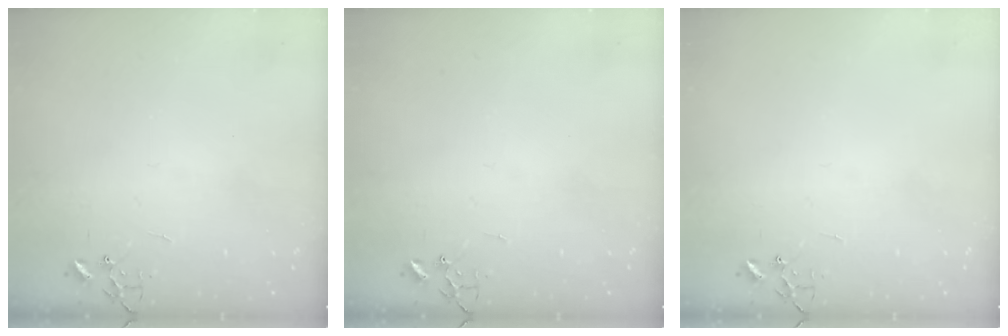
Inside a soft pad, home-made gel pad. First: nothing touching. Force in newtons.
{"total": 0.0}
{"total": 0.0}